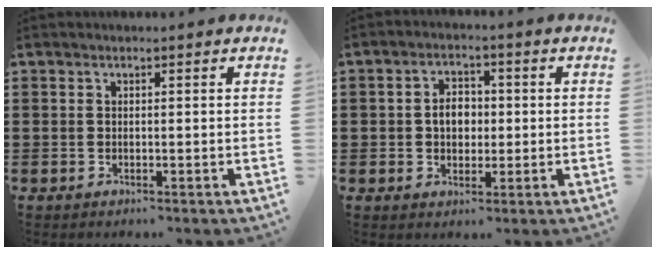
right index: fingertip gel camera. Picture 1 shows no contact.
{"total": 4.0, "force": [-0.2, 2.8, 2.9], "torque": [-0.055, 0.005, -0.009]}